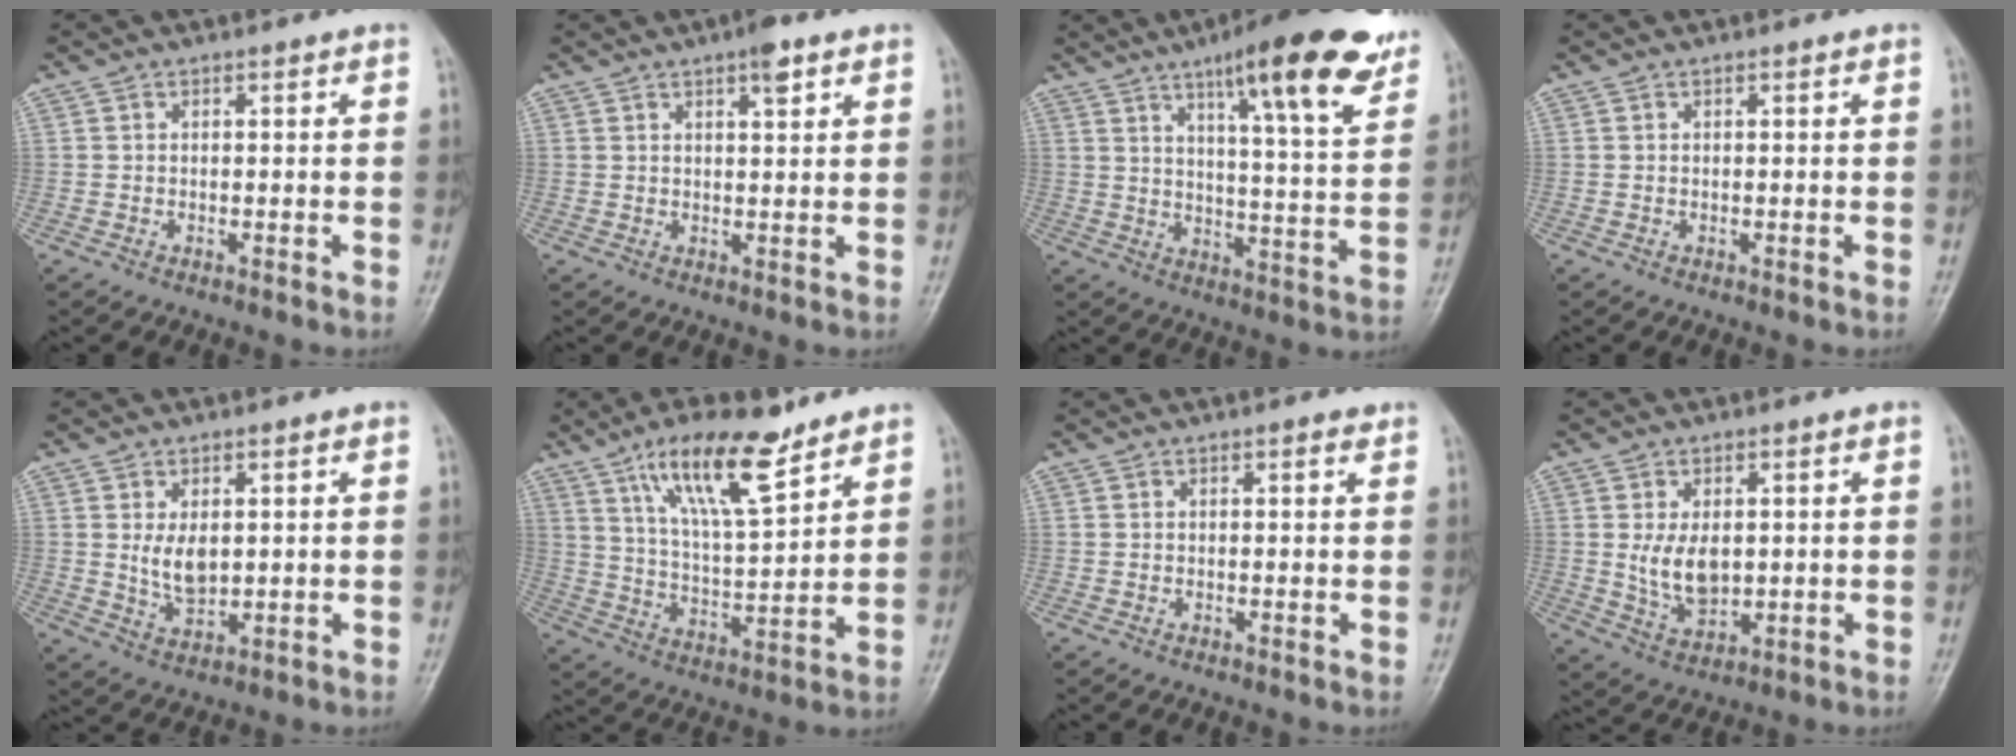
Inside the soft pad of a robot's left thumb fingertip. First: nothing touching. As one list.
[{"total": 3.9, "force": [2.3, 1.1, 2.9], "torque": [-0.038, -0.007, 0.032]}, {"total": 19.4, "force": [12.1, 3.9, 14.7], "torque": [-0.178, -0.050, 0.172]}, {"total": 0.0}, {"total": 5.6, "force": [1.1, 3.3, 4.4], "torque": [-0.065, -0.015, 0.028]}, {"total": 15.0, "force": [9.8, 4.4, 10.5], "torque": [-0.165, -0.049, 0.179]}, {"total": 1.0, "force": [0.7, 0.3, 0.7], "torque": [-0.009, -0.003, 0.009]}, {"total": 7.2, "force": [0.8, 4.5, 5.6], "torque": [-0.088, -0.015, 0.027]}]